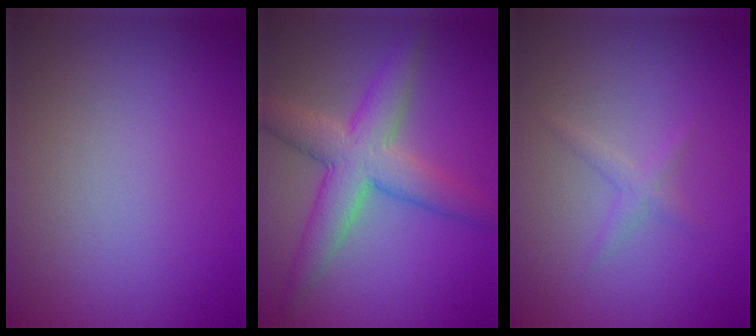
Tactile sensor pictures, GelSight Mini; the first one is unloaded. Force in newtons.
{"total": 5.8, "press": 5.8, "slide": 0.1}
{"total": 1.1, "press": 1.1, "slide": 0.0}